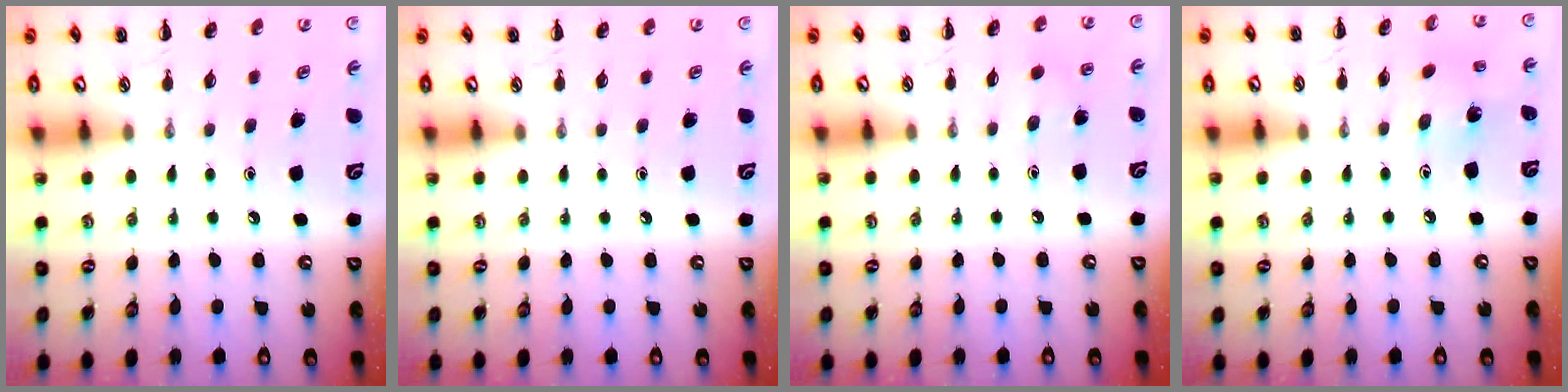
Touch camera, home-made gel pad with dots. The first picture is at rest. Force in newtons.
{"total": 0.0}
{"total": 2.4, "press": 2.3, "slide": 0.8}
{"total": 2.1, "press": 2.0, "slide": 0.5}